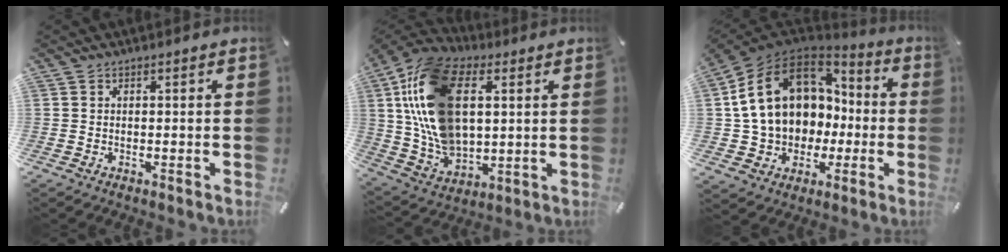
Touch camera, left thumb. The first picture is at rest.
{"total": 21.8, "force": [5.6, 14.6, 15.2], "torque": [-0.348, -0.009, 0.099]}
{"total": 17.7, "force": [2.3, 14.6, 9.7], "torque": [-0.198, 0.004, 0.050]}